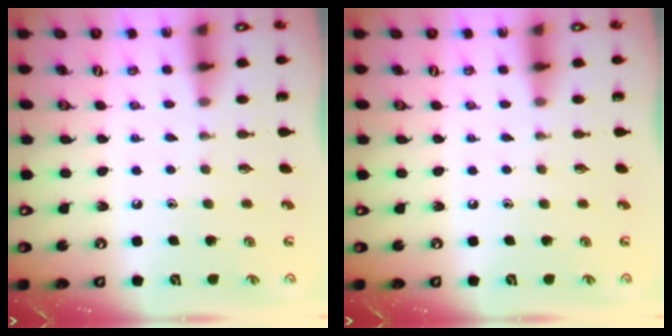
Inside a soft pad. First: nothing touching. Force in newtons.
{"total": 0.0}